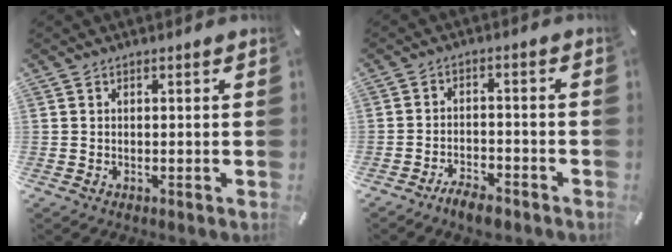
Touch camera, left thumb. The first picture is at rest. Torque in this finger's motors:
{"motor_torque": [-0.04, 0.30, 0.06, 0.06, 0.04]}